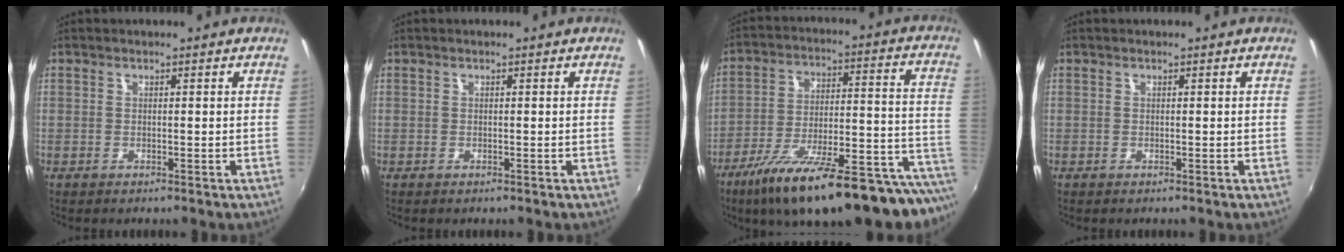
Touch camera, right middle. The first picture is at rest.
{"total": 0.0}
{"total": 30.2, "force": [-23.8, 5.0, 18.0], "torque": [-0.237, -0.055, -0.343]}
{"total": 0.0}